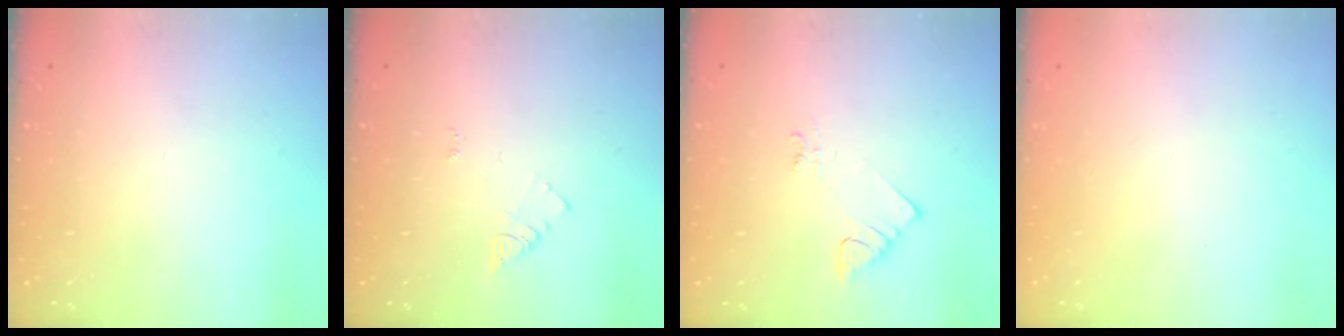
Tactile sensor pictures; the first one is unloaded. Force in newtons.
{"total": 5.4, "press": 5.4, "slide": 0.5}
{"total": 2.1, "press": 2.0, "slide": 0.5}
{"total": 1.5, "press": 1.5, "slide": 0.1}